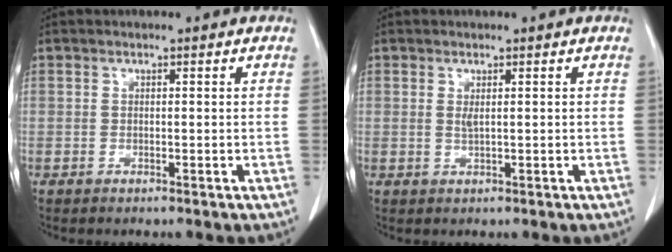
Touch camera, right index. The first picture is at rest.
{"total": 1.0, "force": [0.4, 0.1, 1.0], "torque": [-0.027, -0.004, 0.009]}